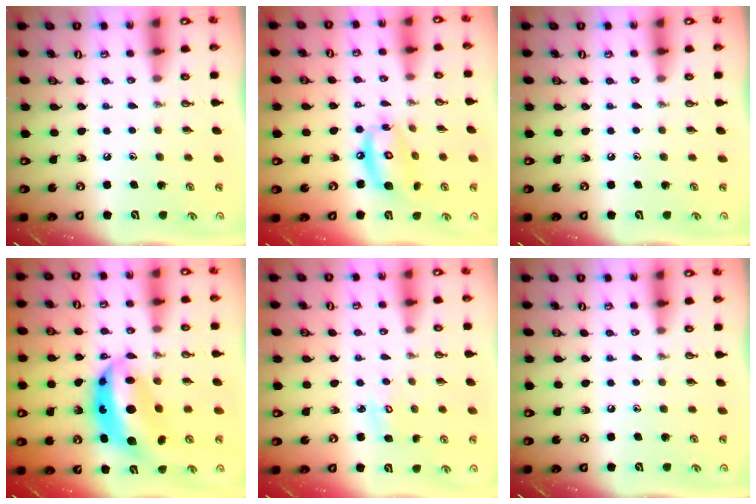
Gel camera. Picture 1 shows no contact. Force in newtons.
{"total": 12.8, "press": 12.7, "slide": 1.5}
{"total": 0.0}
{"total": 14.1, "press": 14.1, "slide": 1.1}
{"total": 2.9, "press": 2.9, "slide": 0.1}
{"total": 0.0}